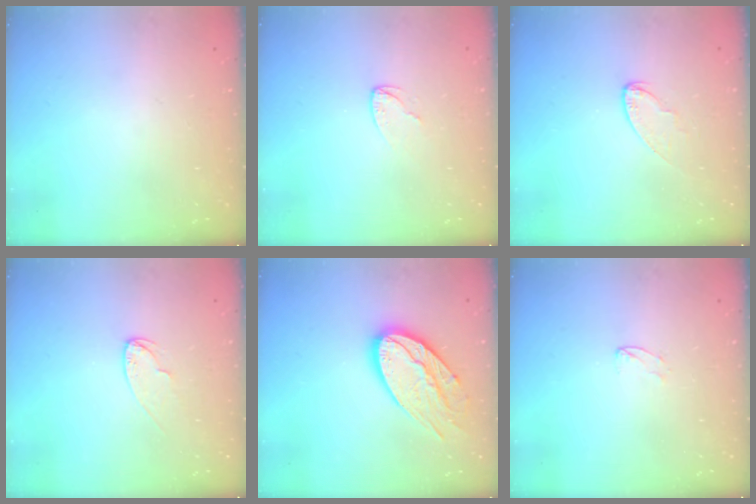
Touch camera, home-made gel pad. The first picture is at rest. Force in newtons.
{"total": 3.0, "press": 3.0, "slide": 0.3}
{"total": 5.0, "press": 5.0, "slide": 0.4}
{"total": 5.1, "press": 5.1, "slide": 0.4}
{"total": 17.9, "press": 17.9, "slide": 1.4}
{"total": 3.5, "press": 3.5, "slide": 0.4}